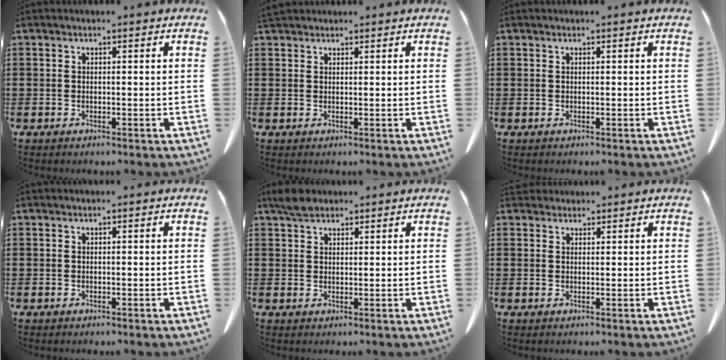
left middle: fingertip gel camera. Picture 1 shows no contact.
{"total": 1.5, "force": [1.4, 0.4, 0.3], "torque": [-0.012, 0.000, 0.030]}
{"total": 0.0}
{"total": 0.0}
{"total": 2.9, "force": [2.4, 1.1, 1.2], "torque": [-0.030, 0.002, 0.047]}
{"total": 1.8, "force": [1.7, 0.6, 0.1], "torque": [-0.008, 0.002, 0.035]}